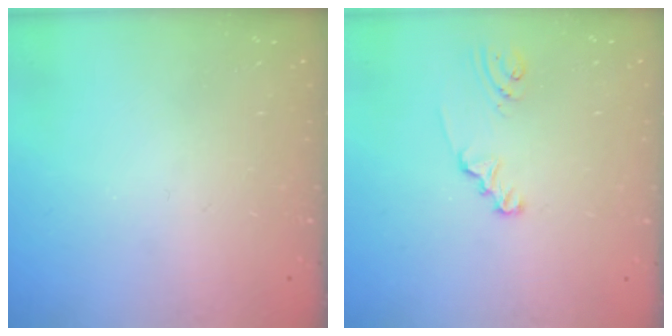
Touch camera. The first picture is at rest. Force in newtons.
{"total": 2.3, "press": 2.3, "slide": 0.2}